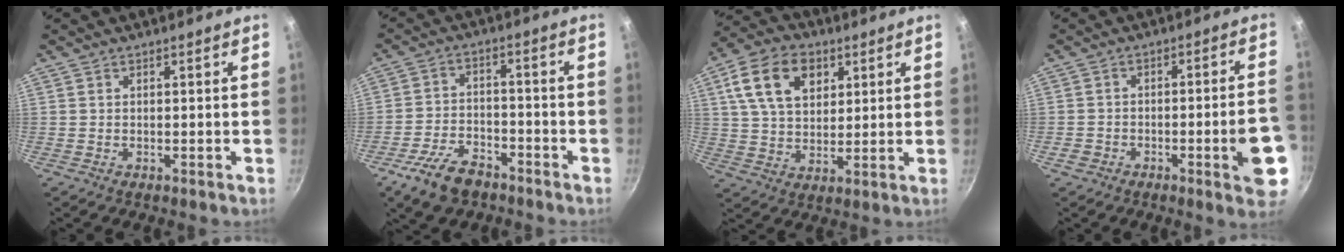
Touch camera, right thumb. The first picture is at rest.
{"total": 9.8, "force": [-6.5, 5.1, 5.3], "torque": [-0.094, 0.040, -0.118]}
{"total": 14.1, "force": [5.3, 9.5, 9.0], "torque": [-0.140, -0.003, 0.090]}
{"total": 10.0, "force": [-3.8, 2.7, 8.8], "torque": [-0.106, 0.029, -0.047]}